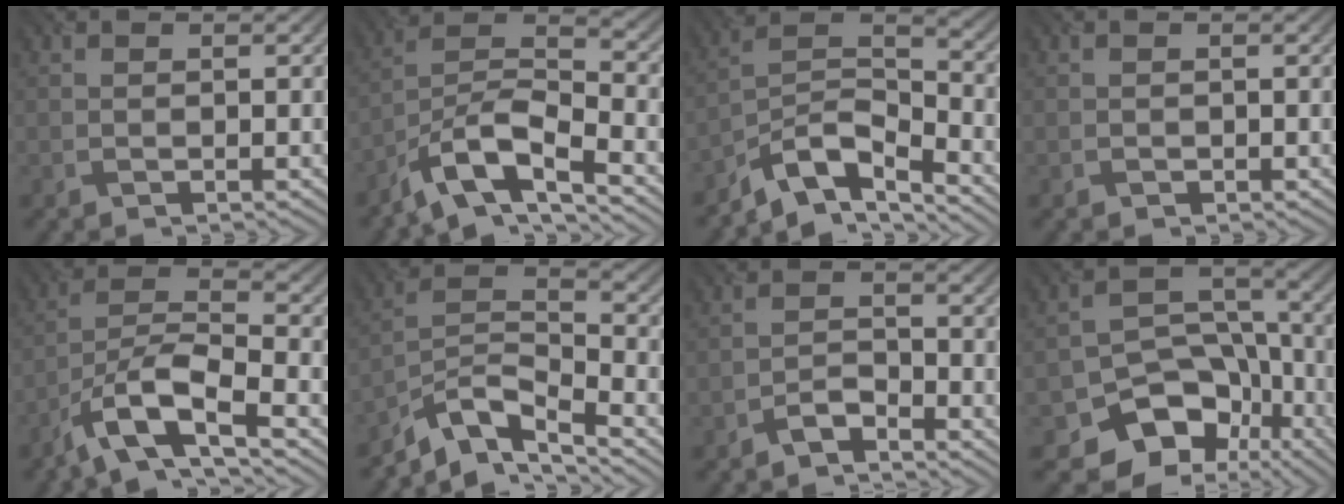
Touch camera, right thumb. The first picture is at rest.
{"total": 10.4, "force": [-7.3, 3.2, 6.7], "torque": [-0.118, 0.004, -0.153]}
{"total": 9.4, "force": [-7.1, 3.1, 5.2], "torque": [-0.091, -0.003, -0.150]}
{"total": 0.6, "force": [-0.3, 0.5, 0.1], "torque": [0.002, -0.005, -0.005]}
{"total": 10.2, "force": [-6.4, 2.9, 7.4], "torque": [-0.133, 0.001, -0.130]}
{"total": 8.9, "force": [-6.8, 2.7, 5.1], "torque": [-0.090, -0.004, -0.145]}
{"total": 2.7, "force": [-2.3, 0.8, 1.2], "torque": [-0.018, 0.008, -0.049]}
{"total": 11.2, "force": [-5.9, 7.9, 5.2], "torque": [-0.078, -0.019, -0.105]}